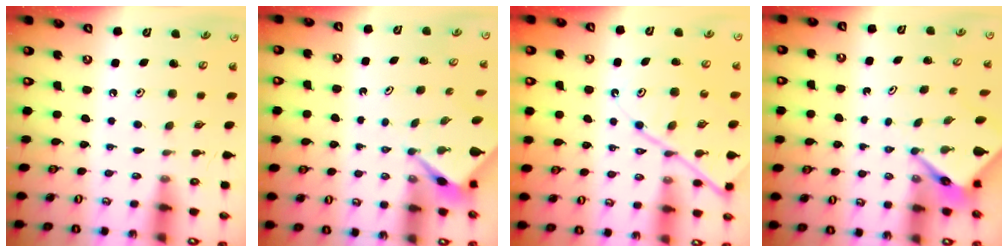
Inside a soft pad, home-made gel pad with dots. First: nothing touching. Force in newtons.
{"total": 2.6, "press": 2.6, "slide": 0.1}
{"total": 11.5, "press": 11.4, "slide": 1.3}
{"total": 4.3, "press": 4.3, "slide": 0.2}